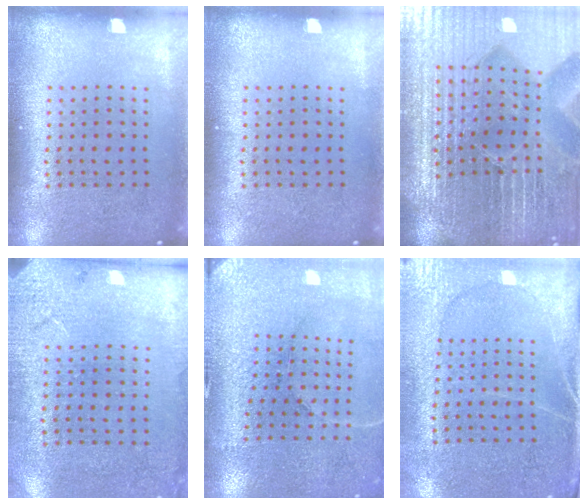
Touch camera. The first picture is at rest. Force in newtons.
{"total": 0.0}
{"total": 7.2, "press": 6.3, "slide": 3.5}
{"total": 2.6, "press": 2.4, "slide": 0.9}
{"total": 3.2, "press": 3.2, "slide": 0.2}
{"total": 2.9, "press": 2.5, "slide": 1.4}